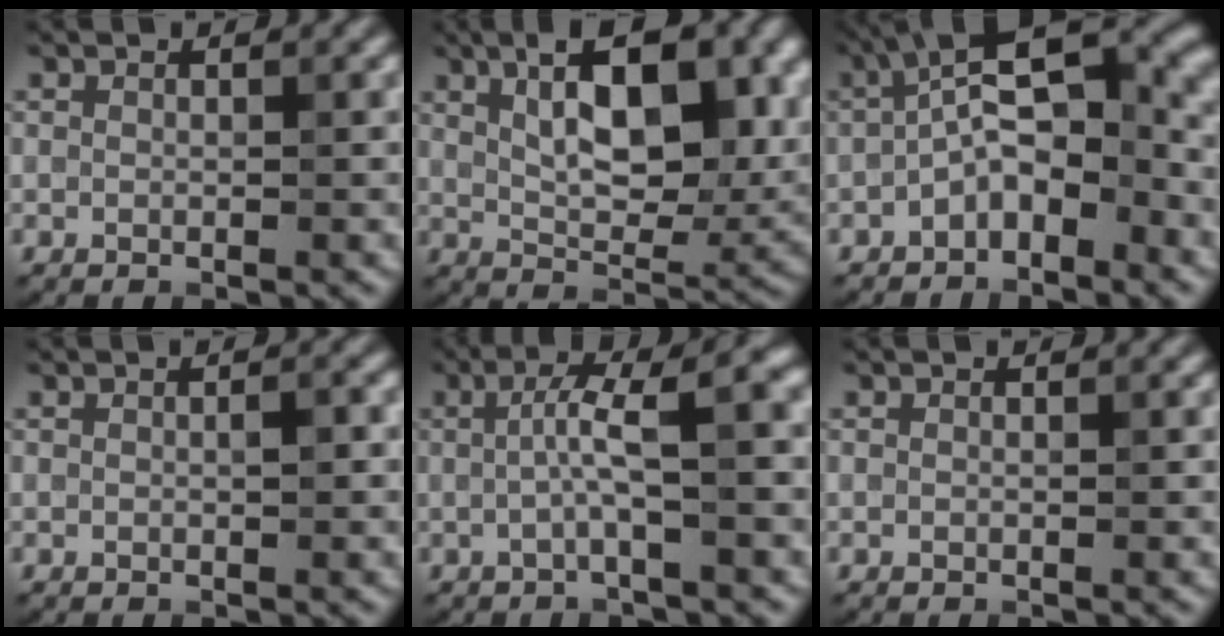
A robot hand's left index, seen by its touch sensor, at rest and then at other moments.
{"total": 10.5, "force": [3.5, 4.9, 8.7], "torque": [-0.118, 0.004, 0.052]}
{"total": 8.4, "force": [-1.9, 3.8, 7.2], "torque": [-0.120, 0.027, -0.047]}
{"total": 1.0, "force": [0.0, 0.2, 0.9], "torque": [-0.015, 0.001, 0.002]}
{"total": 4.8, "force": [0.2, 0.8, 4.7], "torque": [-0.080, 0.014, -0.003]}
{"total": 0.0}